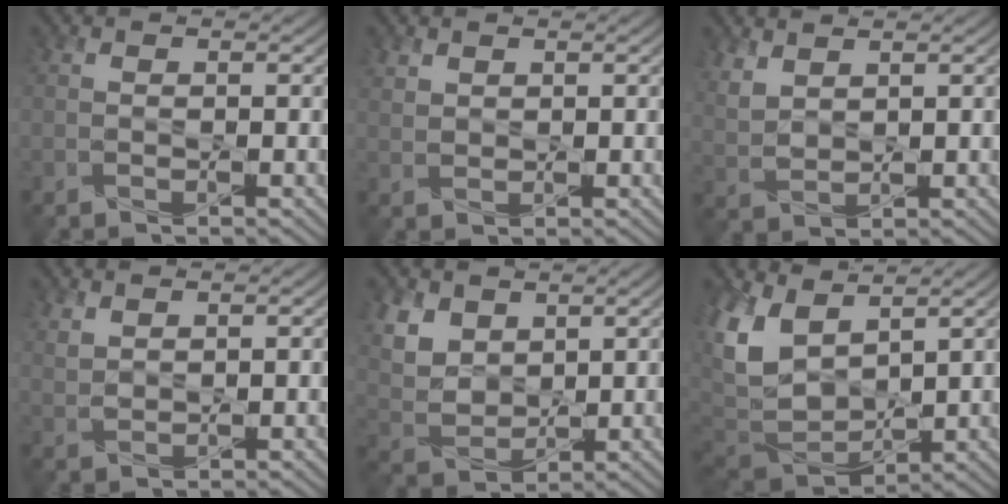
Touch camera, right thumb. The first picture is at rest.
{"total": 1.6, "force": [1.3, 0.9, 0.5], "torque": [-0.017, 0.000, 0.031]}
{"total": 3.5, "force": [2.5, 1.7, 1.9], "torque": [-0.055, 0.000, 0.061]}
{"total": 2.1, "force": [1.7, 0.8, 0.9], "torque": [-0.029, -0.001, 0.043]}
{"total": 7.7, "force": [3.8, 5.1, 4.3], "torque": [-0.137, -0.004, 0.079]}
{"total": 9.6, "force": [2.5, 5.8, 7.3], "torque": [-0.199, -0.013, 0.048]}